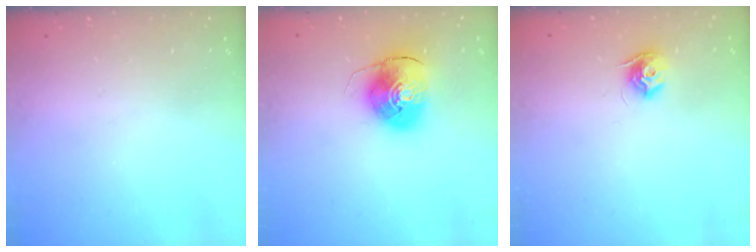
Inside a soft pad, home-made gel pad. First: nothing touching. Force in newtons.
{"total": 9.2, "press": 9.0, "slide": 1.5}
{"total": 8.7, "press": 8.7, "slide": 0.1}